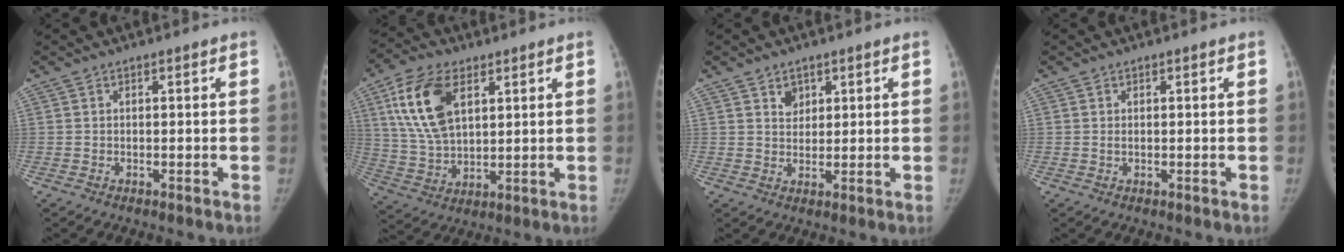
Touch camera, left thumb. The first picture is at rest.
{"total": 14.6, "force": [5.8, 8.3, 10.5], "torque": [-0.191, -0.014, 0.117]}
{"total": 3.5, "force": [2.0, 2.6, 1.2], "torque": [0.002, -0.015, 0.037]}
{"total": 0.6, "force": [0.3, 0.5, 0.4], "torque": [-0.003, -0.002, 0.004]}